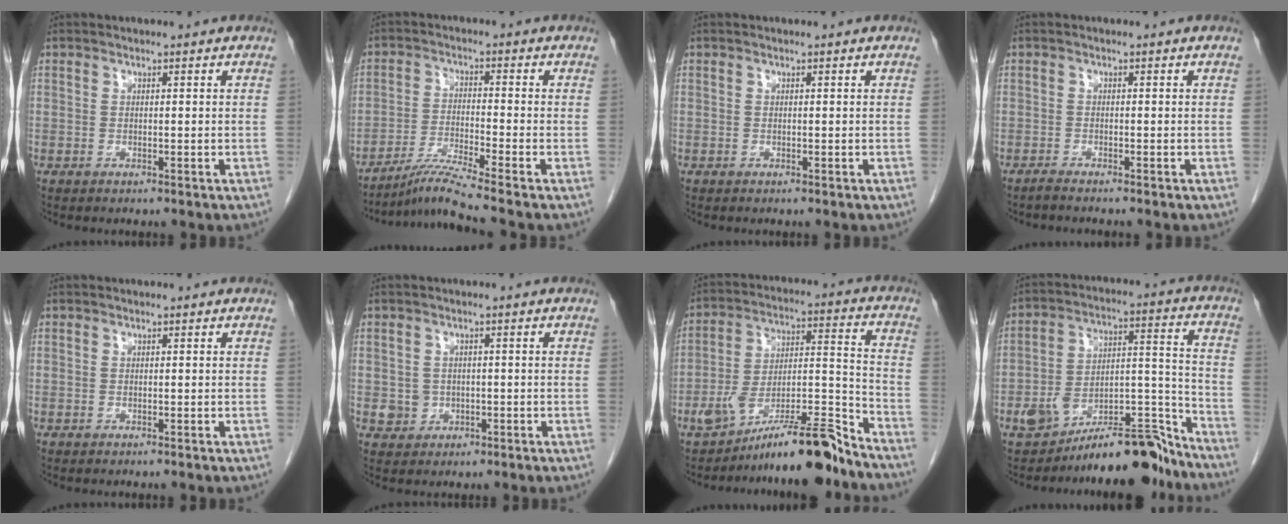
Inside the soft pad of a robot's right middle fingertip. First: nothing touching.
{"total": 6.0, "force": [-5.1, -2.3, 2.2], "torque": [-0.046, -0.027, -0.098]}
{"total": 0.0}
{"total": 1.2, "force": [-1.1, -0.3, 0.5], "torque": [-0.010, -0.001, -0.020]}
{"total": 0.0}
{"total": 2.9, "force": [-0.3, 2.8, 0.6], "torque": [-0.006, 0.006, 0.005]}
{"total": 14.6, "force": [-12.0, 0.9, 8.3], "torque": [-0.133, 0.027, -0.200]}
{"total": 13.8, "force": [-11.7, 3.2, 6.5], "torque": [-0.086, 0.064, -0.191]}